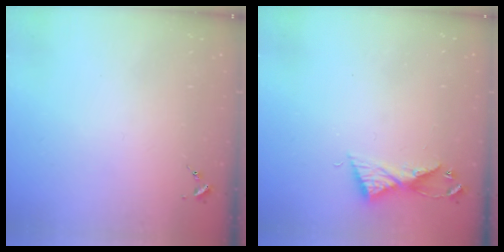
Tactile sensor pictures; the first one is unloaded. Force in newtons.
{"total": 7.6, "press": 7.6, "slide": 0.4}